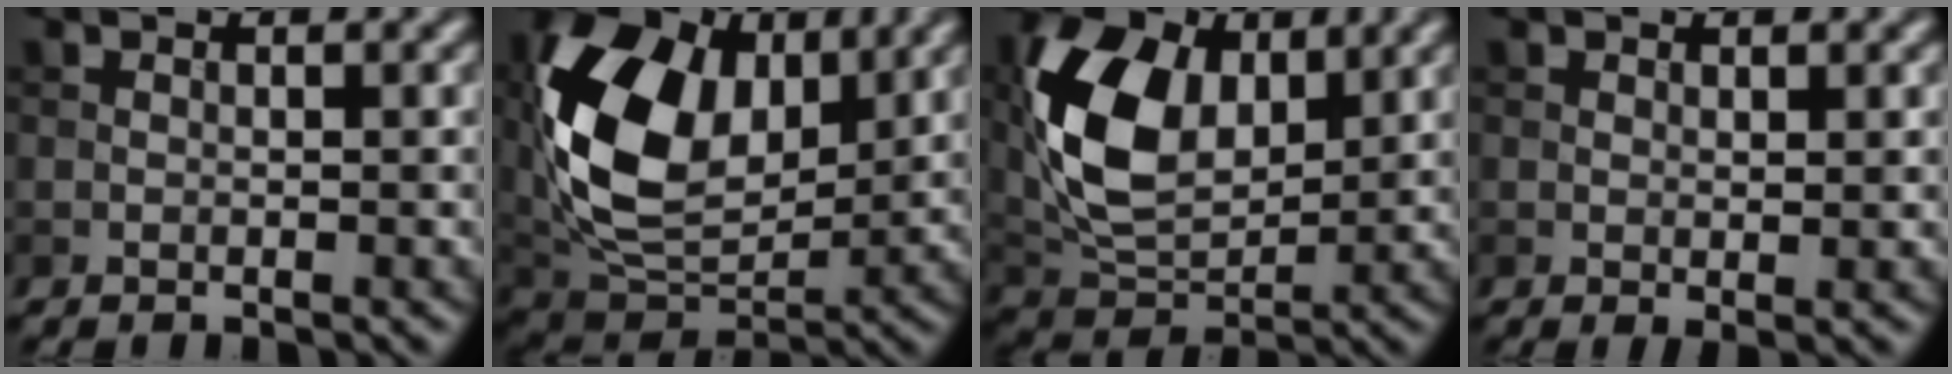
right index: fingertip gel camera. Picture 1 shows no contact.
{"total": 12.8, "force": [2.8, 8.5, 9.1], "torque": [-0.182, 0.006, 0.048]}
{"total": 10.1, "force": [2.5, 6.7, 7.2], "torque": [-0.157, 0.002, 0.046]}
{"total": 0.8, "force": [0.4, 0.3, 0.7], "torque": [-0.010, -0.003, 0.007]}